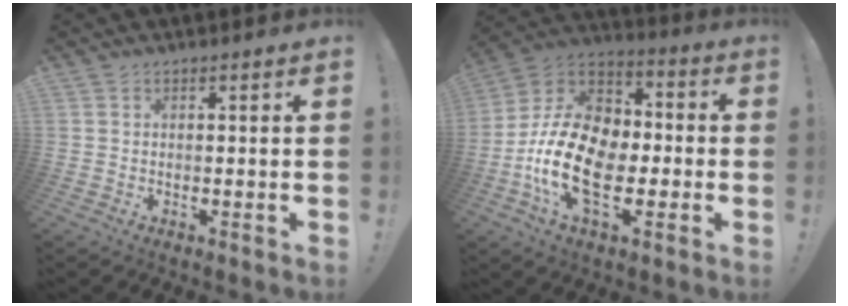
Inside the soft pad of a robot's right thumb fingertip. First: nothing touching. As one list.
[{"total": 21.8, "force": [-5.6, 13.6, 16.1], "torque": [-0.317, 0.035, -0.084]}]